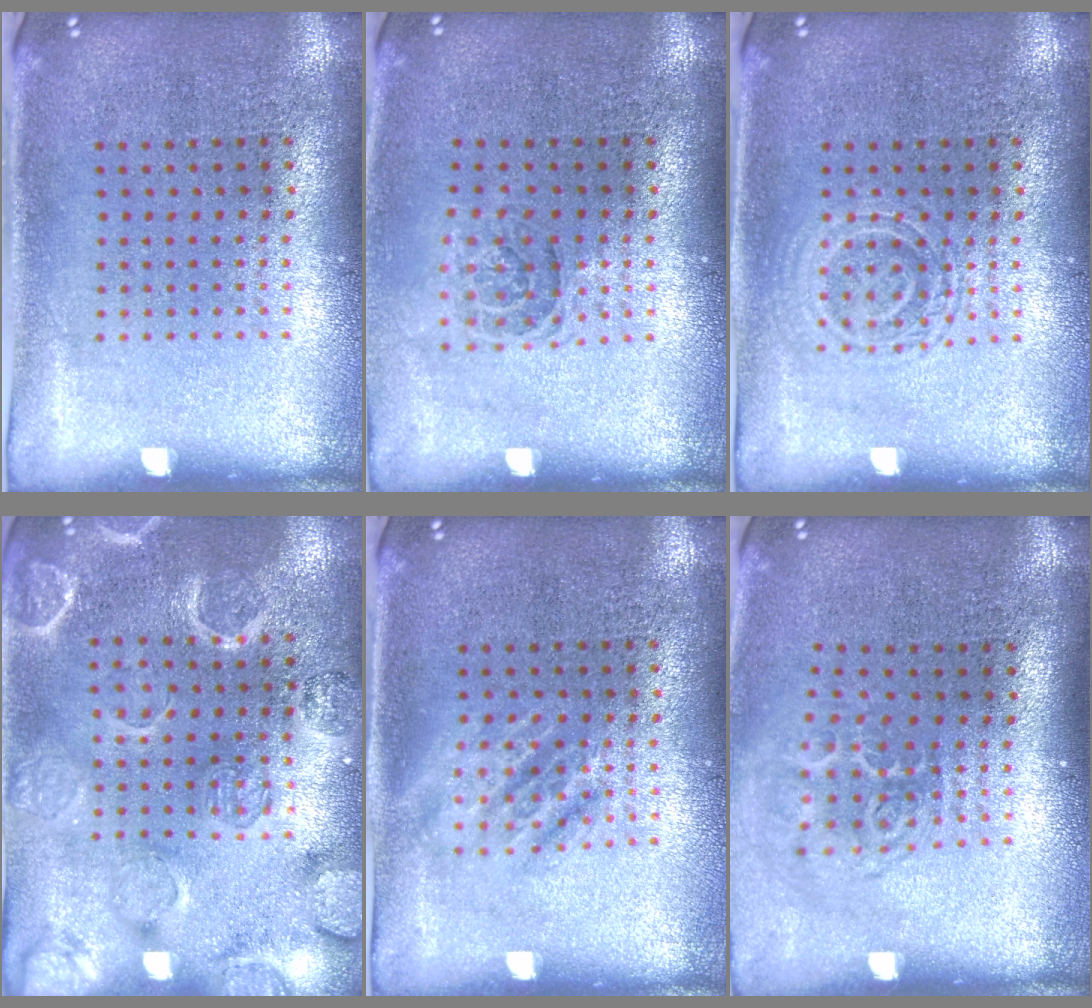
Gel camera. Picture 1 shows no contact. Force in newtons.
{"total": 1.1, "press": 1.0, "slide": 0.4}
{"total": 2.2, "press": 2.1, "slide": 0.4}
{"total": 2.7, "press": 2.7, "slide": 0.0}
{"total": 1.0, "press": 1.0, "slide": 0.2}
{"total": 1.8, "press": 1.2, "slide": 1.4}